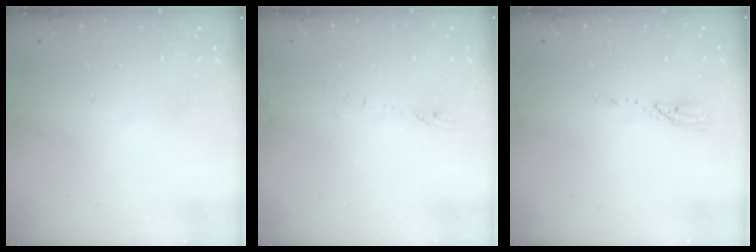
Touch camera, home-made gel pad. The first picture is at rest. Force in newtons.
{"total": 6.2, "press": 6.2, "slide": 0.9}
{"total": 3.0, "press": 2.9, "slide": 0.3}